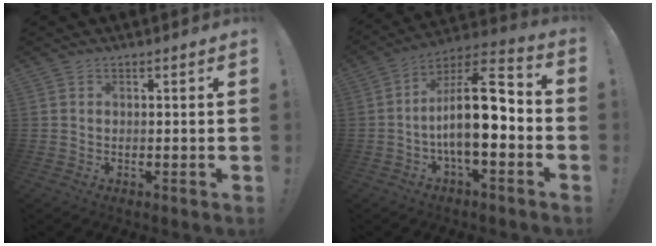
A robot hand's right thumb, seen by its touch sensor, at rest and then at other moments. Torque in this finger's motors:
{"motor_torque": [2.24, 2.77, 1.59, -1.17, 0.13]}